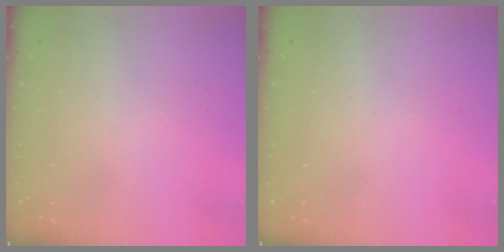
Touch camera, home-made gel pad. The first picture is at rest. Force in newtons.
{"total": 0.0}